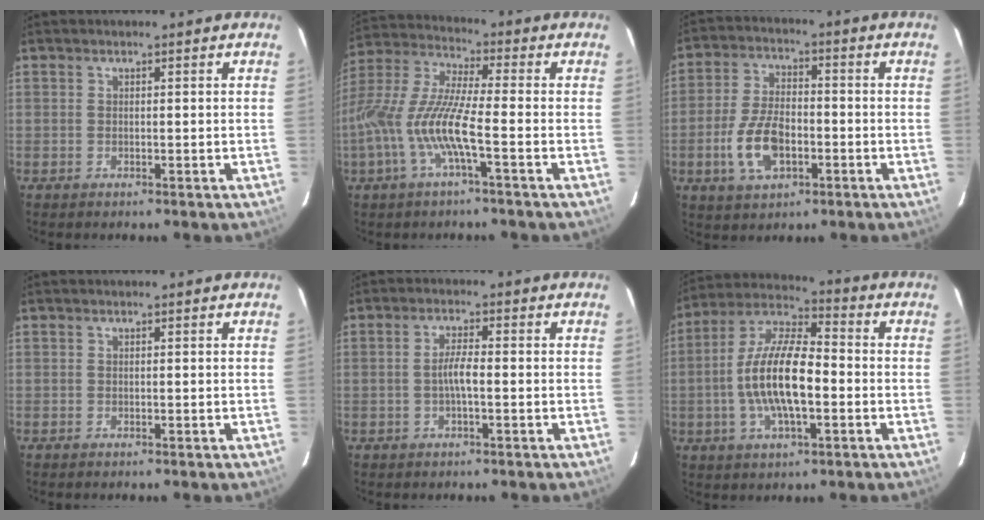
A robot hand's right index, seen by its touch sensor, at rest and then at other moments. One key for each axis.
{"total": 13.4, "fx": -4.5, "fy": 1.7, "fz": 12.6, "tx": -0.260, "ty": -0.005, "tz": -0.091}
{"total": 10.6, "fx": -3.5, "fy": 5.8, "fz": 8.2, "tx": -0.174, "ty": 0.003, "tz": -0.058}
{"total": 0.0}
{"total": 3.1, "fx": -0.7, "fy": 0.4, "fz": 3.0, "tx": -0.059, "ty": 0.004, "tz": -0.013}
{"total": 14.6, "fx": -2.4, "fy": 5.3, "fz": 13.4, "tx": -0.266, "ty": 0.005, "tz": -0.050}